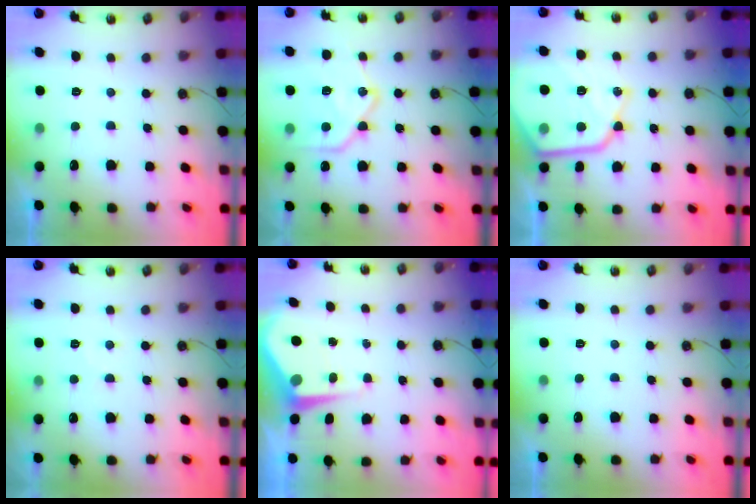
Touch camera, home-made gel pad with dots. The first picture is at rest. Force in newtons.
{"total": 19.4, "press": 19.4, "slide": 1.9}
{"total": 19.1, "press": 19.0, "slide": 1.7}
{"total": 3.7, "press": 3.7, "slide": 0.6}
{"total": 5.7, "press": 5.7, "slide": 0.3}
{"total": 0.0}